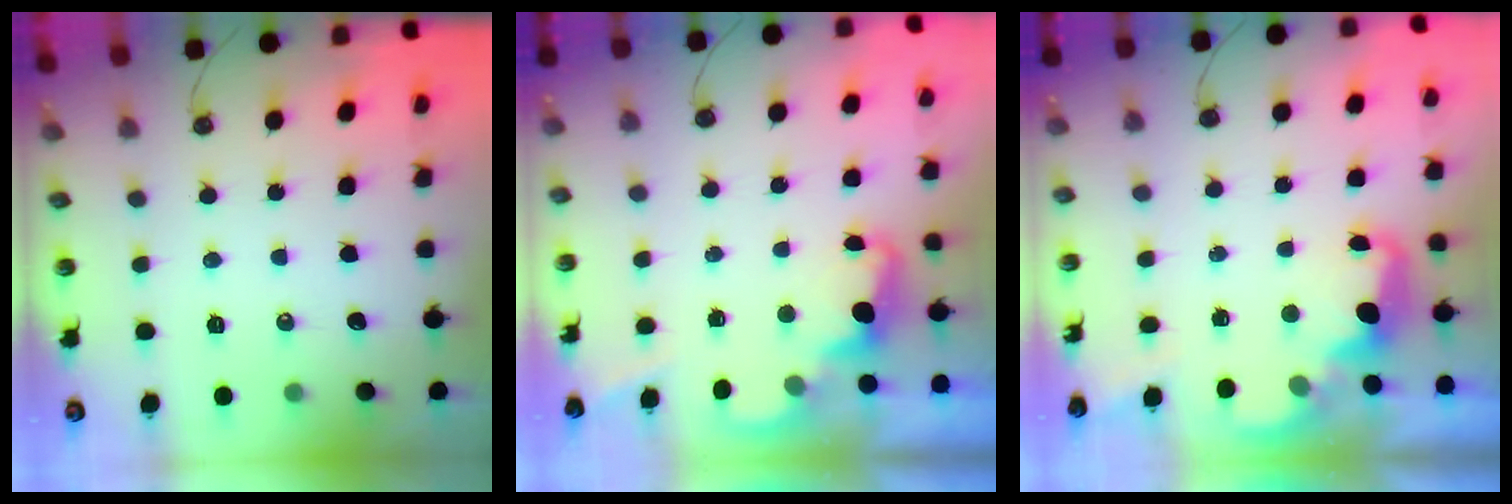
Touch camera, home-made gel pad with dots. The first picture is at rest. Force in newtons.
{"total": 2.3, "press": 2.3, "slide": 0.5}
{"total": 2.8, "press": 2.7, "slide": 0.7}